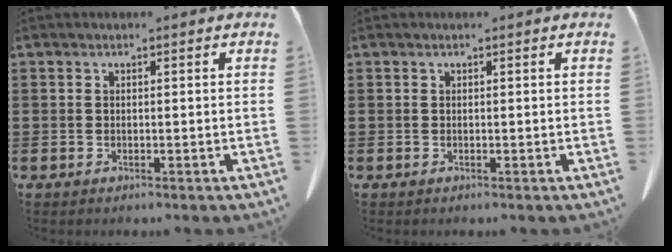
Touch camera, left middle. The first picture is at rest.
{"total": 0.0}